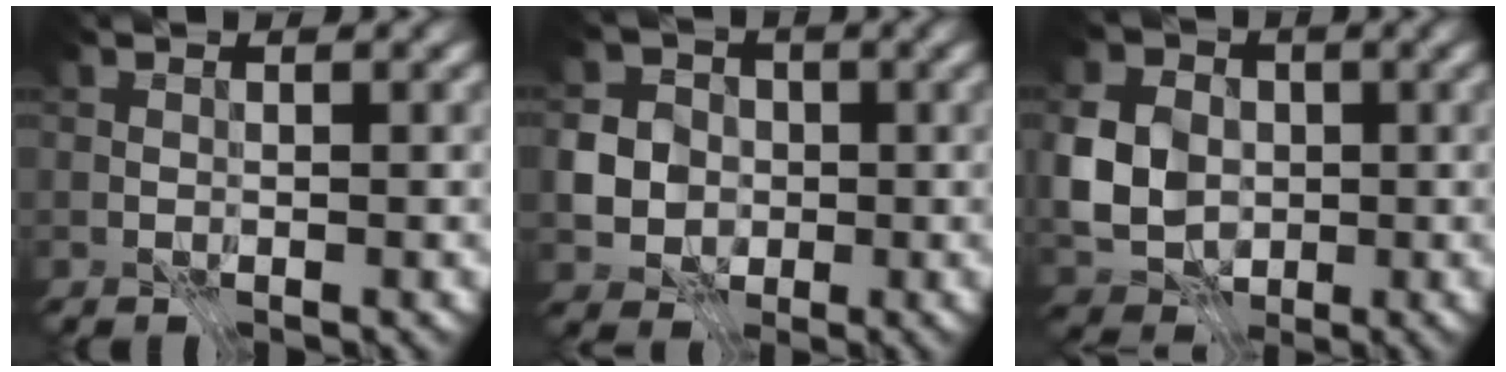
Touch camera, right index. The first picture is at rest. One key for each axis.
{"total": 5.9, "fx": -1.0, "fy": 5.4, "fz": 2.0, "tx": -0.038, "ty": 0.009, "tz": -0.041}
{"total": 7.9, "fx": -0.2, "fy": 6.5, "fz": 4.5, "tx": -0.104, "ty": 0.002, "tz": -0.016}